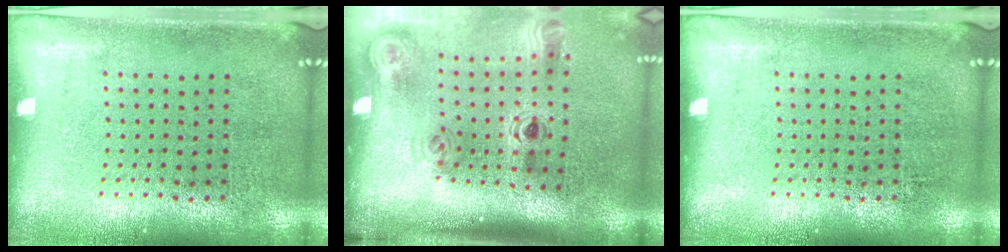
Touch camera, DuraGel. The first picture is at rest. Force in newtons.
{"total": 1.9, "press": 1.3, "slide": 1.5}
{"total": 0.0}